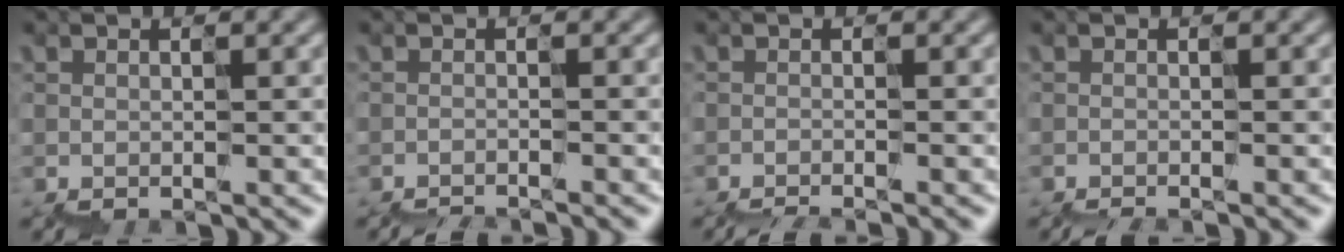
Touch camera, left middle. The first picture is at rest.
{"total": 2.0, "force": [-1.8, -0.5, -0.6], "torque": [0.002, -0.015, -0.034]}
{"total": 1.4, "force": [-1.4, -0.3, -0.2], "torque": [-0.001, -0.015, -0.028]}
{"total": 0.9, "force": [-0.8, -0.2, -0.2], "torque": [-0.001, -0.014, -0.018]}